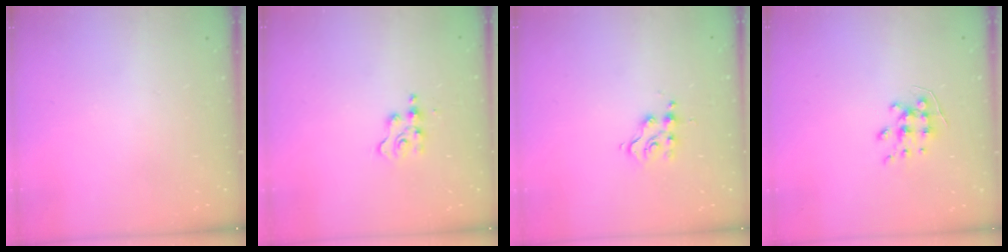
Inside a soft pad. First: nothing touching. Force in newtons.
{"total": 4.0, "press": 4.0, "slide": 0.6}
{"total": 4.5, "press": 4.5, "slide": 0.3}
{"total": 6.4, "press": 6.4, "slide": 0.6}